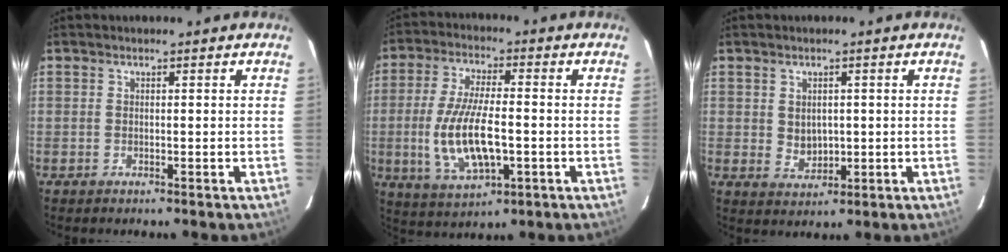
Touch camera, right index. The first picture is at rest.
{"total": 13.8, "force": [-2.5, 5.2, 12.6], "torque": [-0.254, -0.013, -0.038]}
{"total": 4.0, "force": [0.3, 3.3, 2.3], "torque": [-0.036, -0.003, 0.014]}